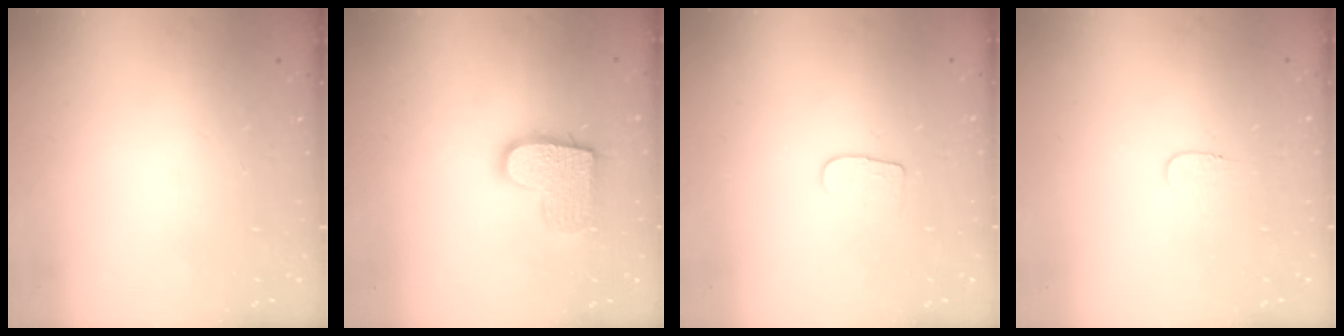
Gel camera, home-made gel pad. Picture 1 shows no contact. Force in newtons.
{"total": 12.7, "press": 12.7, "slide": 0.7}
{"total": 4.3, "press": 4.3, "slide": 0.5}
{"total": 3.8, "press": 3.7, "slide": 0.4}